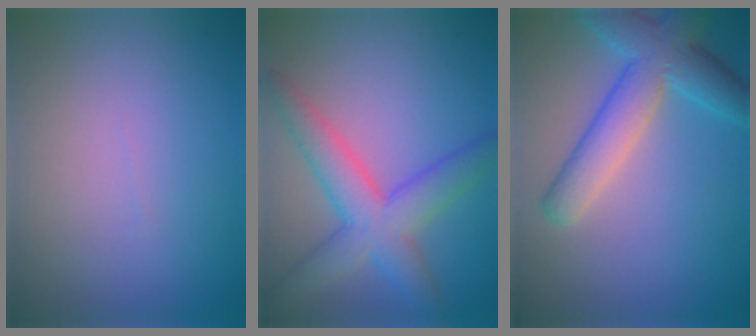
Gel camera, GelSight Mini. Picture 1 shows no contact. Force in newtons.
{"total": 6.0, "press": 6.0, "slide": 0.2}
{"total": 6.1, "press": 6.1, "slide": 0.3}